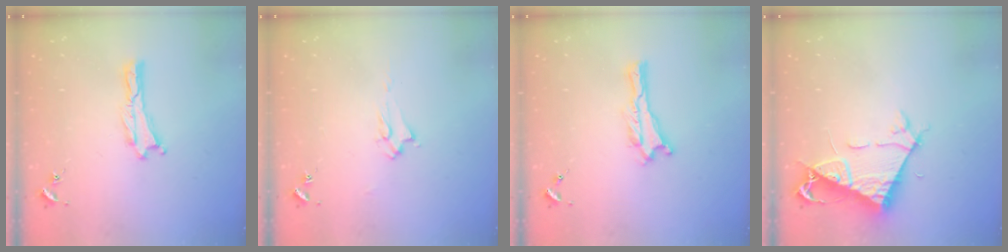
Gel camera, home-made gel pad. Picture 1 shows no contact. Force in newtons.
{"total": 1.9, "press": 1.9, "slide": 0.3}
{"total": 0.0}
{"total": 7.2, "press": 7.2, "slide": 0.9}